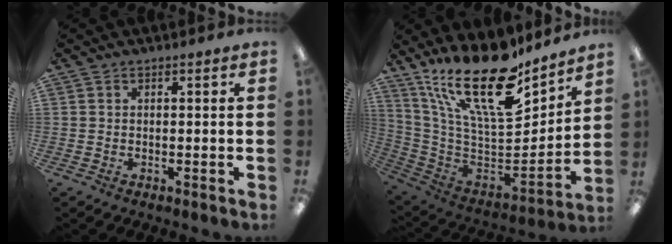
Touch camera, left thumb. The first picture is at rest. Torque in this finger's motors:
{"motor_torque": [0.99, 0.21, 1.73, -1.04, 0.36]}